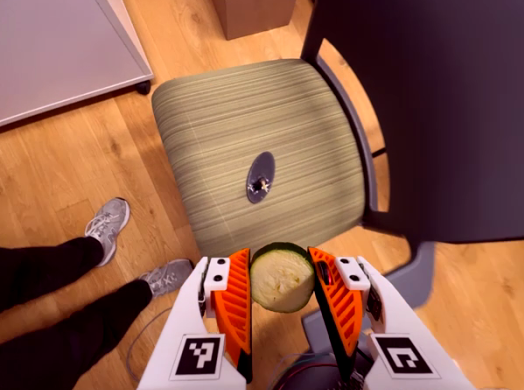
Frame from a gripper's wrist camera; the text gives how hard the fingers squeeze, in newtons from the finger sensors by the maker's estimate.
{"total": 8.8, "left": 8.9, "right": 8.8}